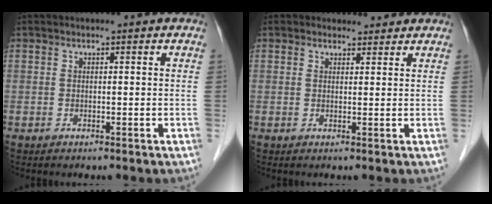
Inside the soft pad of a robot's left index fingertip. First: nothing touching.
{"total": 1.8, "force": [1.6, 0.9, -0.1], "torque": [0.001, 0.001, 0.019]}